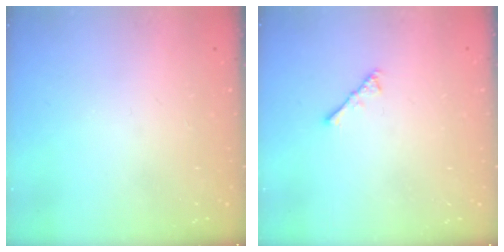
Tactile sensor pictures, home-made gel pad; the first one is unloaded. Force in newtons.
{"total": 2.7, "press": 2.7, "slide": 0.6}